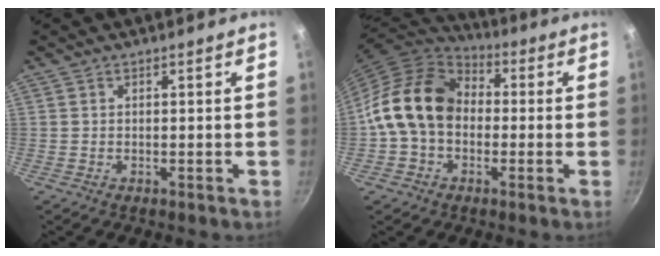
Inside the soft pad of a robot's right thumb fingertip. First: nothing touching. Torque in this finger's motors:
{"motor_torque": [1.33, 3.08, 0.88, -0.86, 0.29]}